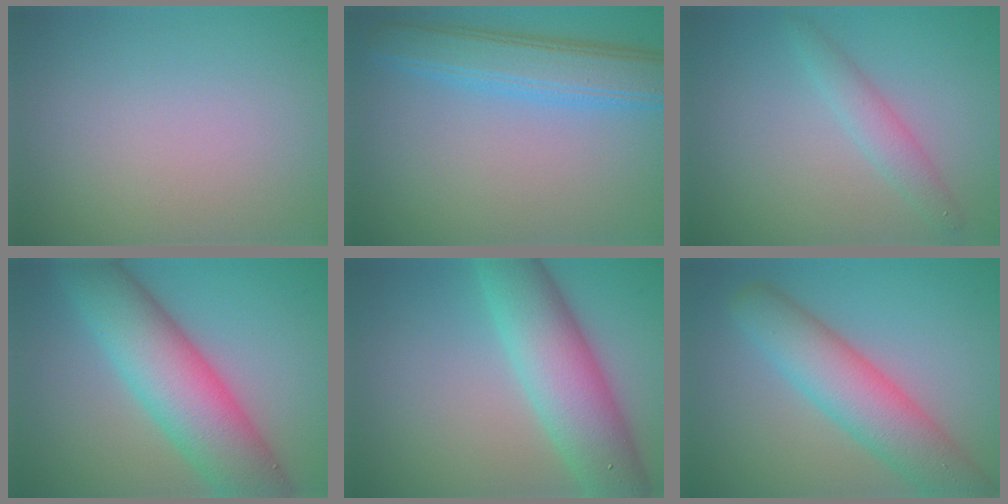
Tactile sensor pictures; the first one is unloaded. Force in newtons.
{"total": 5.6, "press": 5.6, "slide": 0.1}
{"total": 2.1, "press": 2.1, "slide": 0.0}
{"total": 10.3, "press": 10.3, "slide": 0.3}
{"total": 8.7, "press": 8.7, "slide": 0.2}
{"total": 7.1, "press": 7.1, "slide": 0.5}